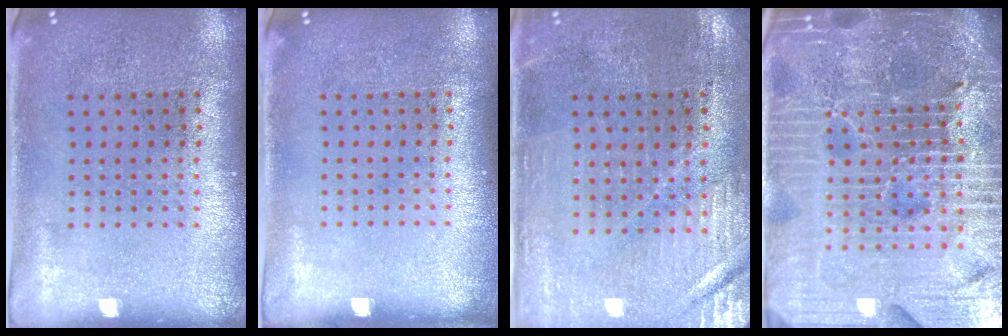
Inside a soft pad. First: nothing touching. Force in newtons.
{"total": 0.0}
{"total": 0.7, "press": 0.6, "slide": 0.2}
{"total": 7.3, "press": 6.3, "slide": 3.7}